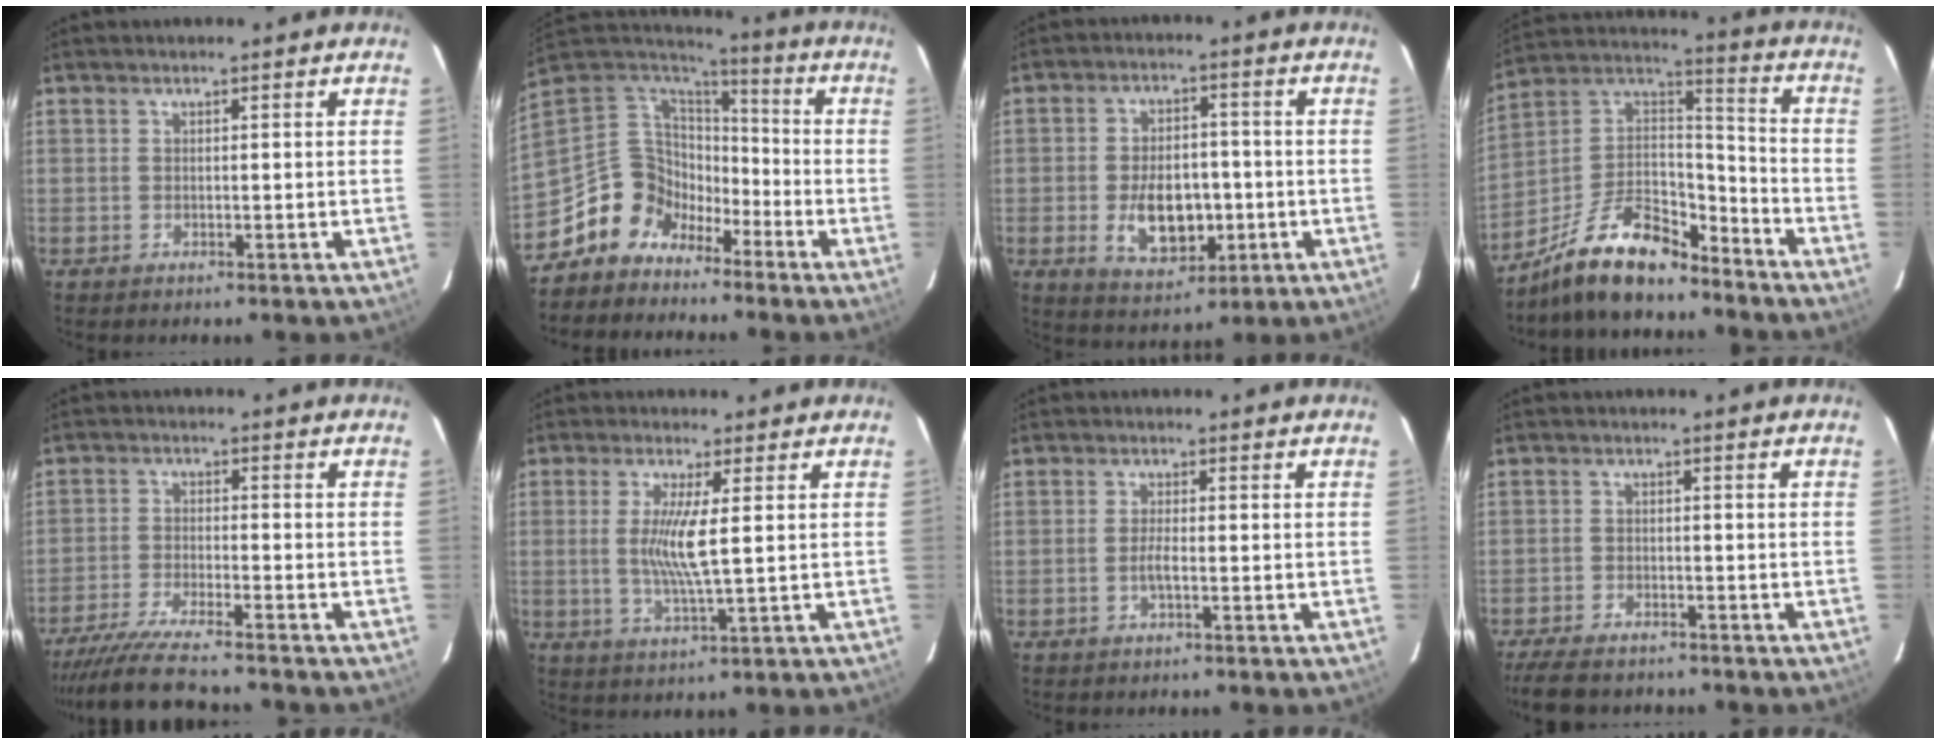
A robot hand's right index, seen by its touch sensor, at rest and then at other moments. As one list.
[{"total": 12.4, "force": [-7.9, 9.1, 2.7], "torque": [-0.077, 0.035, -0.150]}, {"total": 10.9, "force": [-2.5, 6.7, 8.3], "torque": [-0.157, 0.000, -0.025]}, {"total": 17.0, "force": [-13.0, 6.2, 9.0], "torque": [-0.198, 0.021, -0.232]}, {"total": 11.1, "force": [-10.1, 0.0, 4.6], "torque": [-0.113, -0.024, -0.178]}, {"total": 6.9, "force": [0.7, 0.2, 6.9], "torque": [-0.138, -0.011, 0.012]}, {"total": 2.0, "force": [-0.7, 0.2, 1.8], "torque": [-0.036, -0.002, -0.015]}, {"total": 8.5, "force": [-7.1, 3.2, 3.3], "torque": [-0.092, -0.013, -0.120]}]